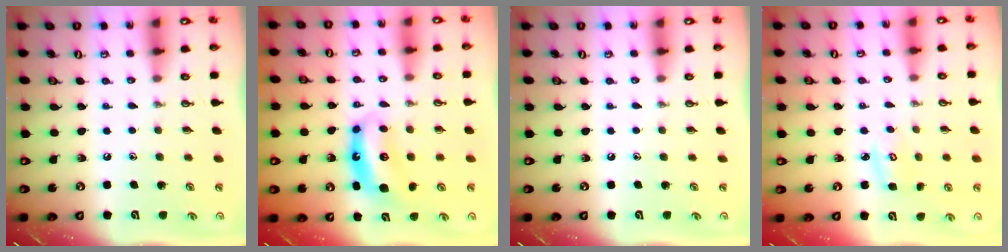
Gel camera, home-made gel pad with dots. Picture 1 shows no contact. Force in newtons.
{"total": 7.1, "press": 7.1, "slide": 0.2}
{"total": 0.0}
{"total": 4.2, "press": 4.2, "slide": 0.4}